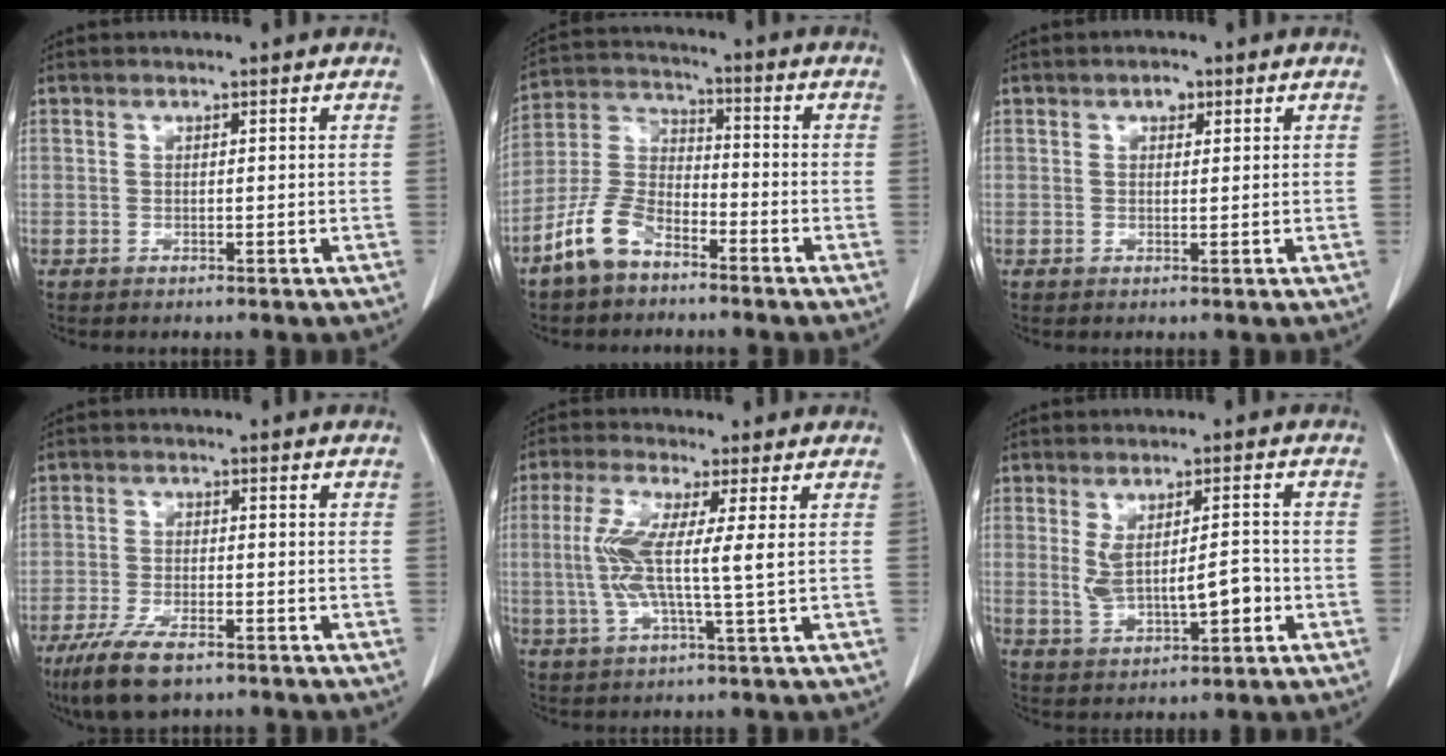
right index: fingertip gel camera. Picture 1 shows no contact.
{"total": 9.8, "force": [-6.5, 4.9, 5.4], "torque": [-0.133, 0.009, -0.133]}
{"total": 1.9, "force": [0.9, 1.2, 1.2], "torque": [-0.022, 0.006, 0.015]}
{"total": 8.5, "force": [-5.7, 2.7, 5.7], "torque": [-0.113, -0.016, -0.097]}
{"total": 8.8, "force": [0.8, 0.5, 8.8], "torque": [-0.197, 0.000, 0.013]}
{"total": 8.2, "force": [-0.9, 3.1, 7.6], "torque": [-0.138, 0.010, 0.002]}